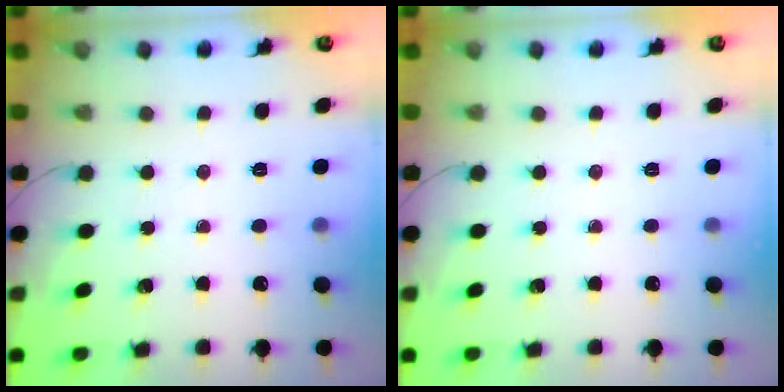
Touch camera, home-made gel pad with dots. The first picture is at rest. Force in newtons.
{"total": 0.0}